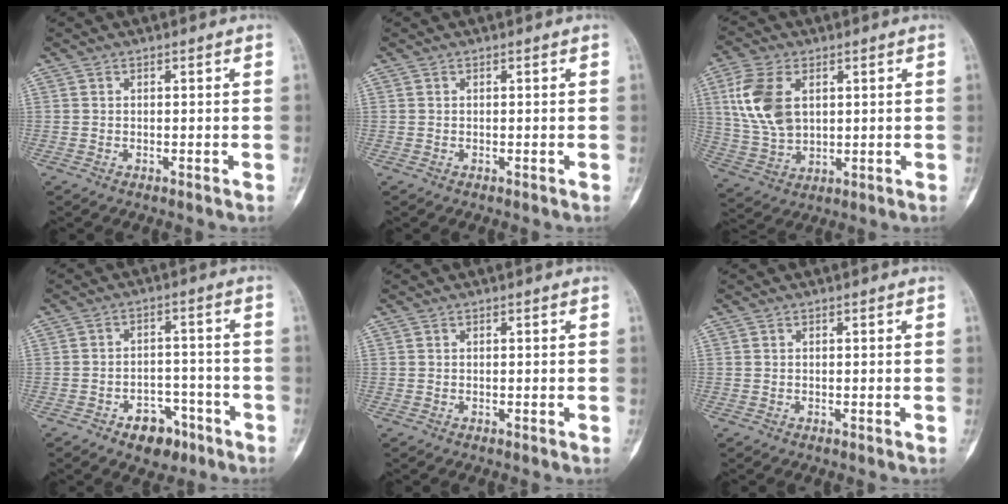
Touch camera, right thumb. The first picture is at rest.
{"total": 0.0}
{"total": 12.1, "force": [3.2, 7.6, 8.9], "torque": [-0.182, -0.004, 0.071]}
{"total": 7.5, "force": [-4.4, 4.8, 3.7], "torque": [-0.026, 0.040, -0.061]}
{"total": 0.0}
{"total": 0.0}